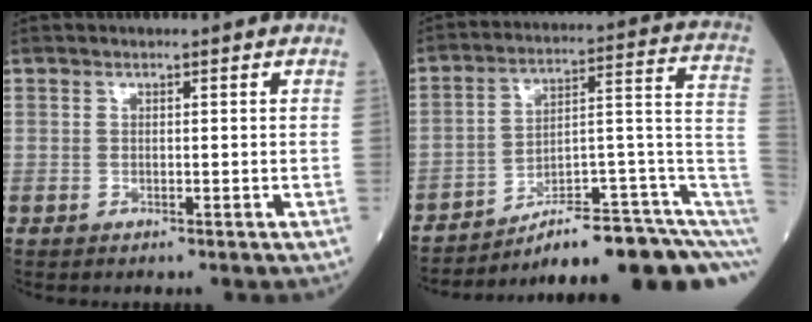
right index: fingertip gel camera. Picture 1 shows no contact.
{"total": 17.2, "force": [-10.8, 2.3, 13.2], "torque": [-0.108, 0.070, -0.149]}